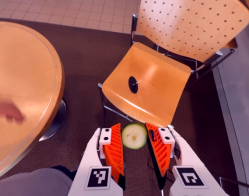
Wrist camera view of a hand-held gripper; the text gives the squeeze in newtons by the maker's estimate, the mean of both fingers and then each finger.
{"total": 9.5, "left": 9.6, "right": 9.4}